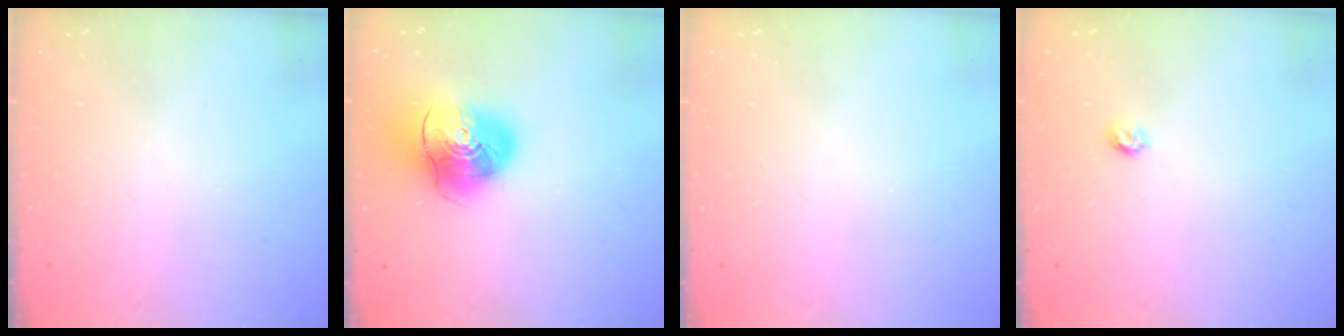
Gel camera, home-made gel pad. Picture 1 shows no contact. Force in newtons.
{"total": 14.0, "press": 13.8, "slide": 2.3}
{"total": 0.0}
{"total": 3.2, "press": 3.2, "slide": 0.3}